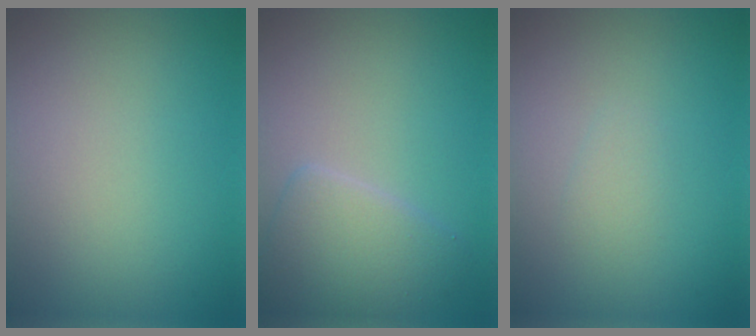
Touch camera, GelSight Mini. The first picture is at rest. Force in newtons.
{"total": 3.7, "press": 3.7, "slide": 0.2}
{"total": 0.9, "press": 0.9, "slide": 0.1}